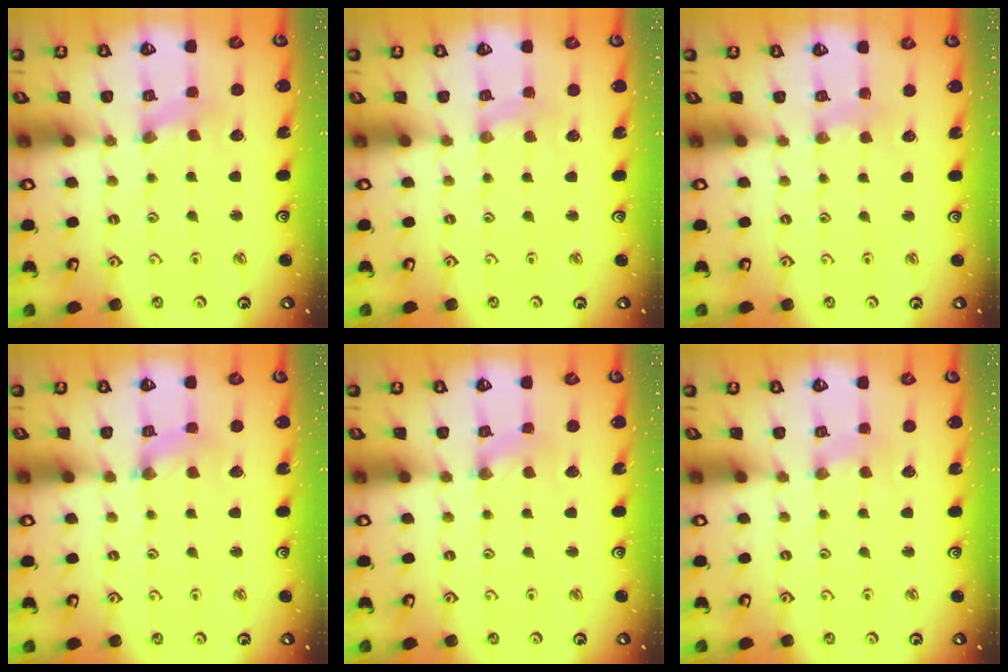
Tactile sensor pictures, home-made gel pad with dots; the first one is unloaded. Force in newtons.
{"total": 2.2, "press": 2.1, "slide": 0.4}
{"total": 2.5, "press": 2.4, "slide": 0.4}
{"total": 1.5, "press": 1.5, "slide": 0.3}
{"total": 0.0}
{"total": 0.0}